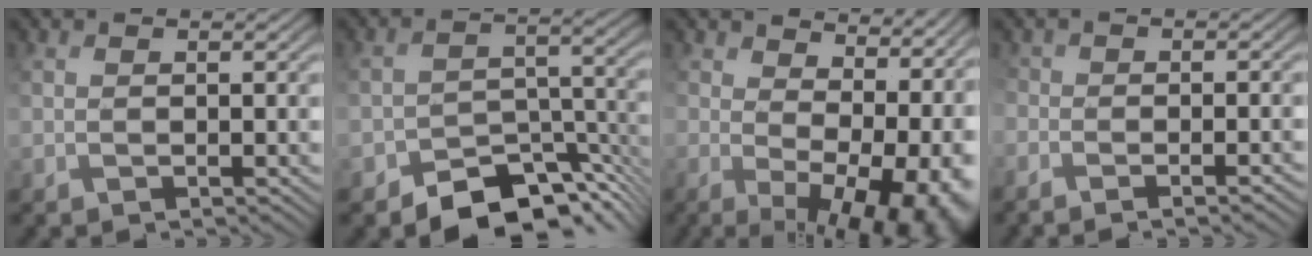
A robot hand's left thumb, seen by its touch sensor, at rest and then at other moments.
{"total": 9.1, "force": [-7.0, 4.2, 3.9], "torque": [-0.048, -0.011, -0.123]}
{"total": 15.2, "force": [2.0, 9.0, 12.1], "torque": [-0.152, -0.026, 0.073]}
{"total": 4.5, "force": [-3.0, 1.9, 2.8], "torque": [-0.041, -0.007, -0.034]}